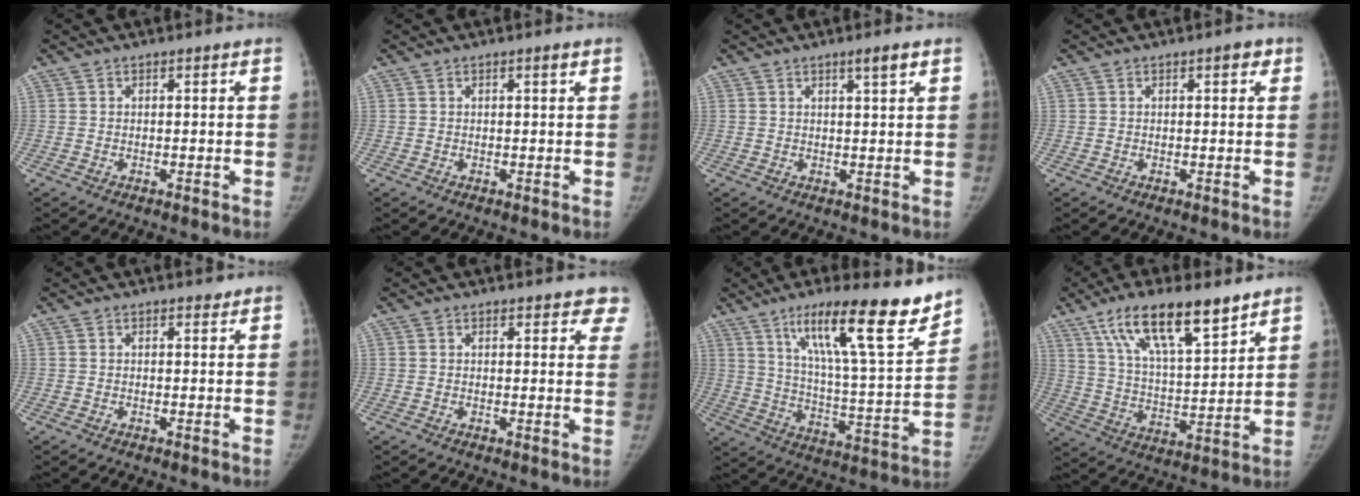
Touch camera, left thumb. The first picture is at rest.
{"total": 0.9, "force": [0.5, 0.1, 0.8], "torque": [-0.009, 0.000, 0.007]}
{"total": 2.6, "force": [1.6, 0.2, 2.0], "torque": [-0.029, -0.010, 0.027]}
{"total": 1.9, "force": [0.8, 0.8, 1.5], "torque": [-0.009, 0.001, 0.008]}
{"total": 0.7, "force": [0.6, 0.4, 0.2], "torque": [0.004, -0.003, 0.006]}
{"total": 6.0, "force": [4.9, 2.5, 2.5], "torque": [0.015, -0.016, 0.039]}
{"total": 21.9, "force": [14.7, 3.6, 15.8], "torque": [-0.222, -0.068, 0.241]}
{"total": 17.5, "force": [11.3, 5.4, 12.2], "torque": [-0.184, -0.041, 0.207]}